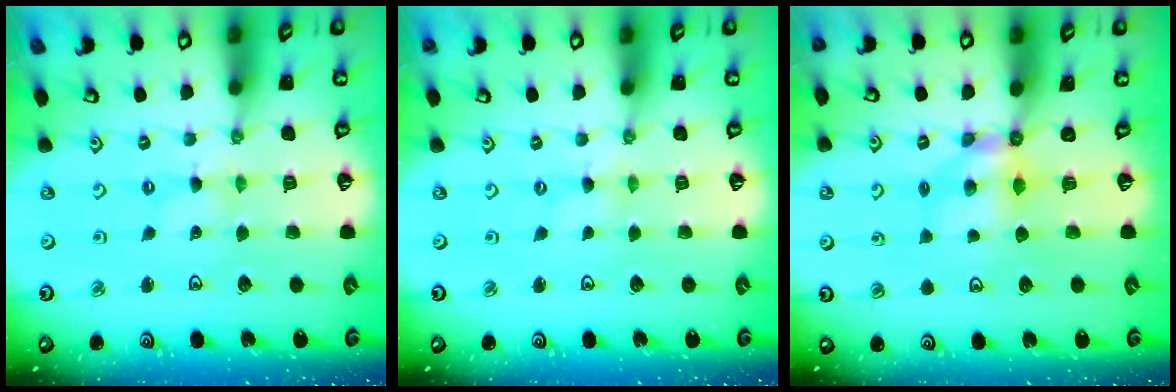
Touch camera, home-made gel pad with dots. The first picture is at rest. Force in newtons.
{"total": 0.0}
{"total": 5.5, "press": 5.5, "slide": 0.1}